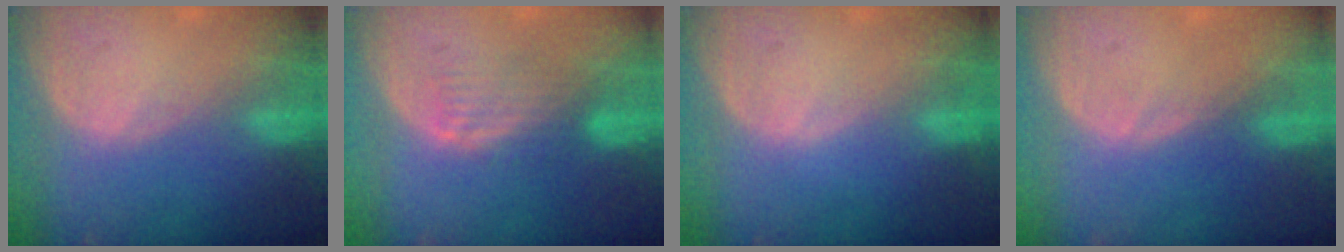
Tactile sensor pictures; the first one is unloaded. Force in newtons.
{"total": 4.6, "press": 4.0, "slide": 2.3}
{"total": 0.0}
{"total": 0.6, "press": 0.4, "slide": 0.4}